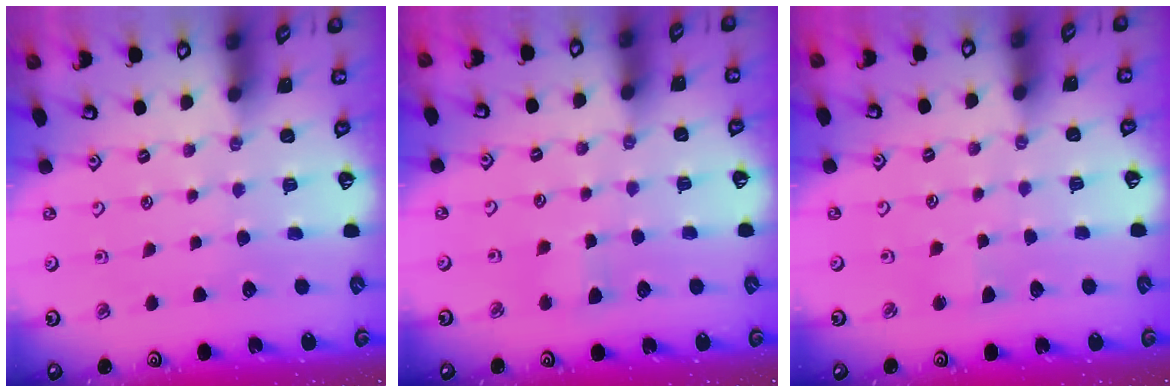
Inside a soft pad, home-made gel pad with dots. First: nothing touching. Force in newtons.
{"total": 2.8, "press": 2.8, "slide": 0.5}
{"total": 1.8, "press": 1.7, "slide": 0.3}